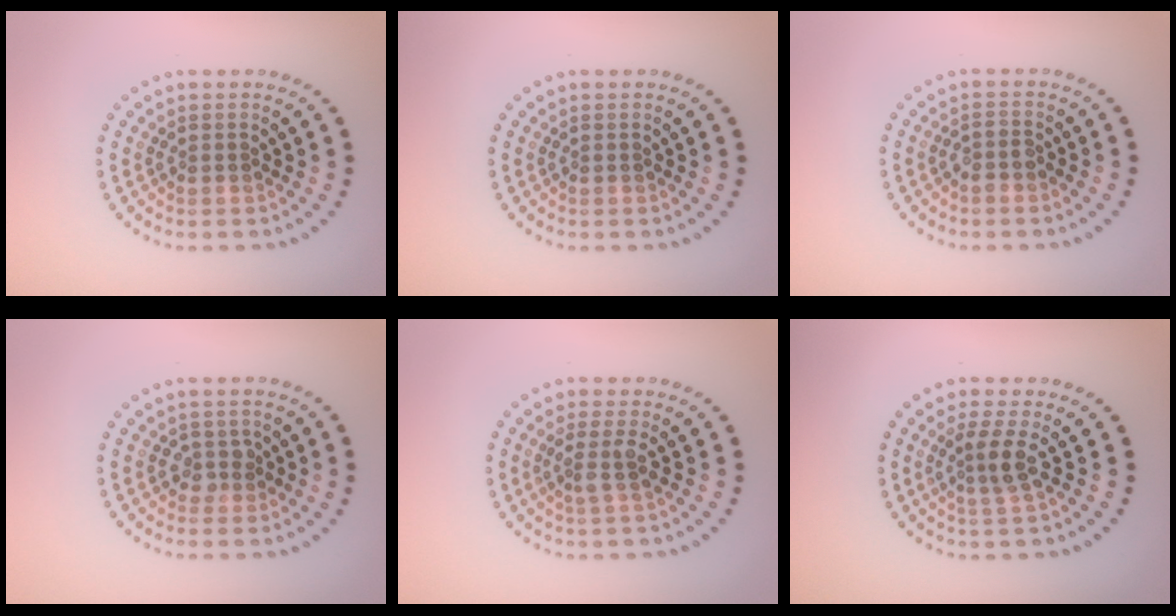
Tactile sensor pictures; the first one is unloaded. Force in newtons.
{"total": 0.0}
{"total": 1.1, "press": 0.9, "slide": 0.6}
{"total": 1.2, "press": 1.1, "slide": 0.6}
{"total": 1.7, "press": 1.2, "slide": 1.2}
{"total": 2.3, "press": 1.8, "slide": 1.5}